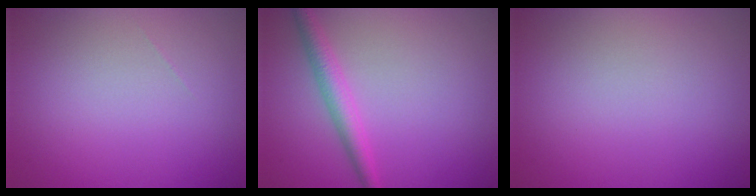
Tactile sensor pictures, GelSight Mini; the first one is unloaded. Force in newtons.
{"total": 2.6, "press": 2.6, "slide": 0.1}
{"total": 0.0}